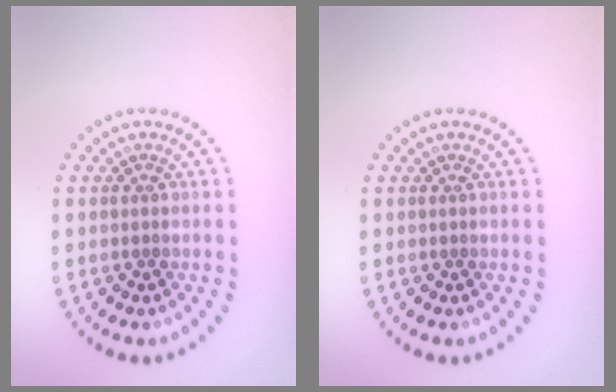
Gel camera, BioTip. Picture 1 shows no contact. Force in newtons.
{"total": 0.0}